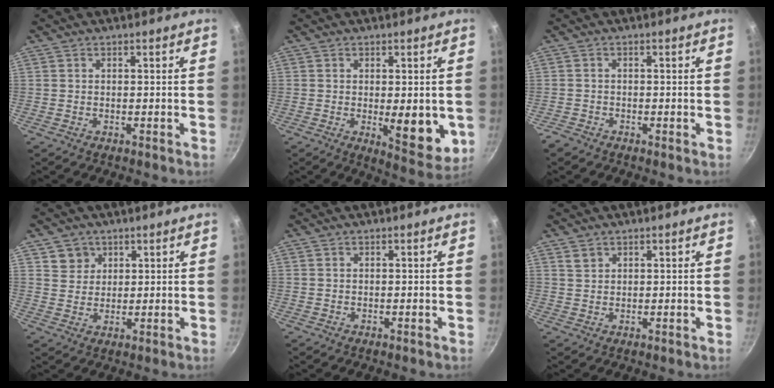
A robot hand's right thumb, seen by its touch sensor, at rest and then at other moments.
{"total": 9.8, "force": [-1.1, 3.8, 9.0], "torque": [-0.098, -0.022, -0.007]}
{"total": 1.6, "force": [-1.3, 0.7, 0.3], "torque": [-0.017, 0.006, -0.031]}
{"total": 4.2, "force": [2.0, 3.7, 0.5], "torque": [0.020, 0.004, 0.036]}
{"total": 0.0}
{"total": 1.7, "force": [1.0, 1.2, 0.5], "torque": [-0.004, 0.001, 0.020]}